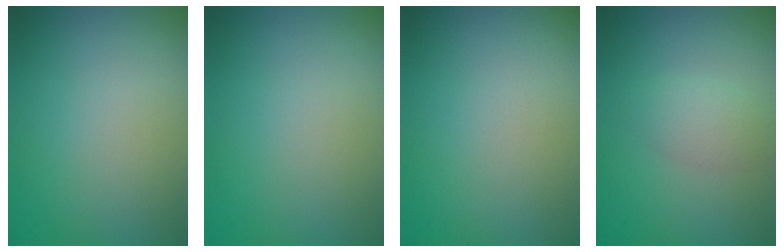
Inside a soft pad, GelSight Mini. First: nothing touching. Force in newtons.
{"total": 0.0}
{"total": 0.0}
{"total": 2.2, "press": 2.2, "slide": 0.1}